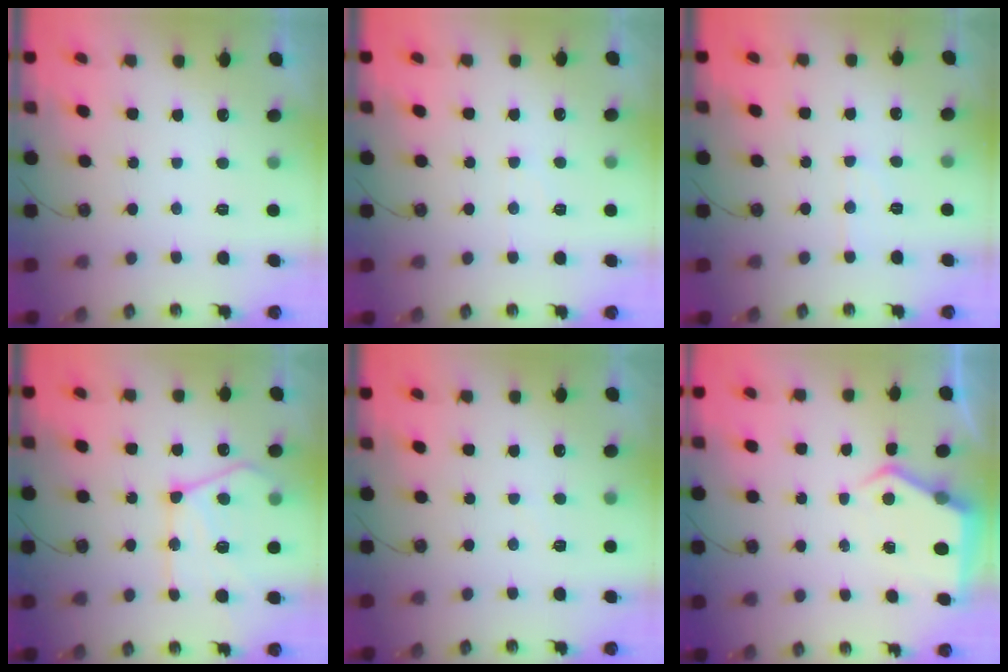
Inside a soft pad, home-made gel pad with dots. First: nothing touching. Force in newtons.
{"total": 3.2, "press": 3.2, "slide": 0.6}
{"total": 5.8, "press": 5.7, "slide": 0.5}
{"total": 17.8, "press": 17.7, "slide": 1.7}
{"total": 2.5, "press": 2.5, "slide": 0.3}
{"total": 6.4, "press": 6.4, "slide": 0.4}